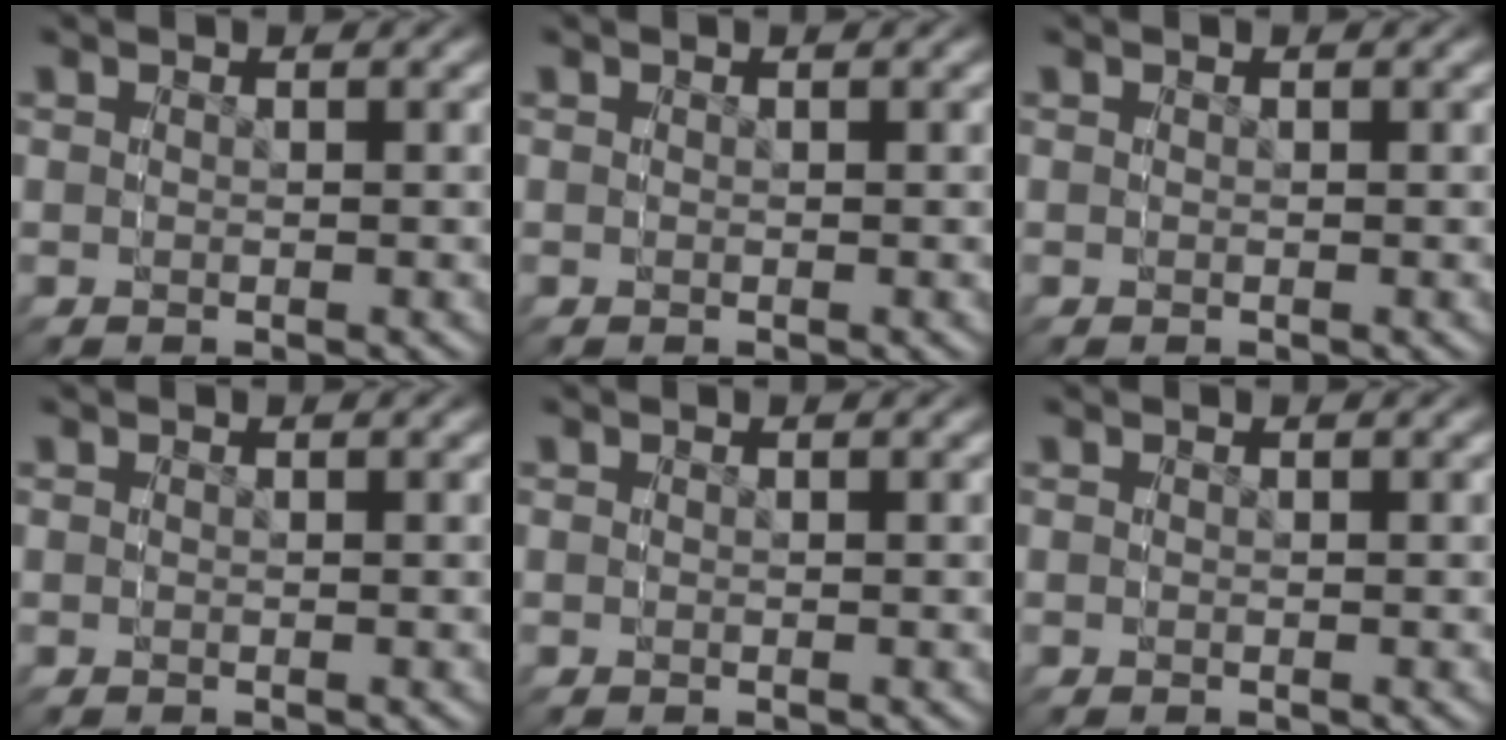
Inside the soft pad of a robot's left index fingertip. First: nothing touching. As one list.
[{"total": 0.0}, {"total": 0.0}, {"total": 0.0}, {"total": 0.0}, {"total": 0.0}]